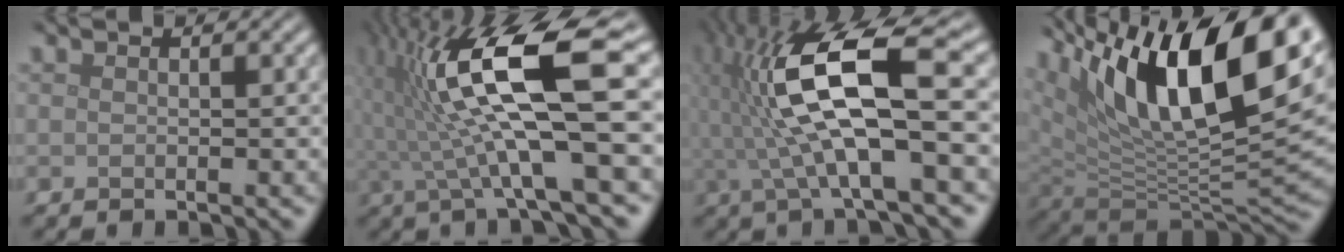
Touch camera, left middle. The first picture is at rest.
{"total": 12.8, "force": [1.3, 3.1, 12.3], "torque": [-0.230, 0.012, 0.025]}
{"total": 12.5, "force": [0.1, 3.7, 12.0], "torque": [-0.236, 0.016, -0.002]}
{"total": 16.9, "force": [8.0, 7.2, 13.0], "torque": [-0.224, 0.014, 0.138]}